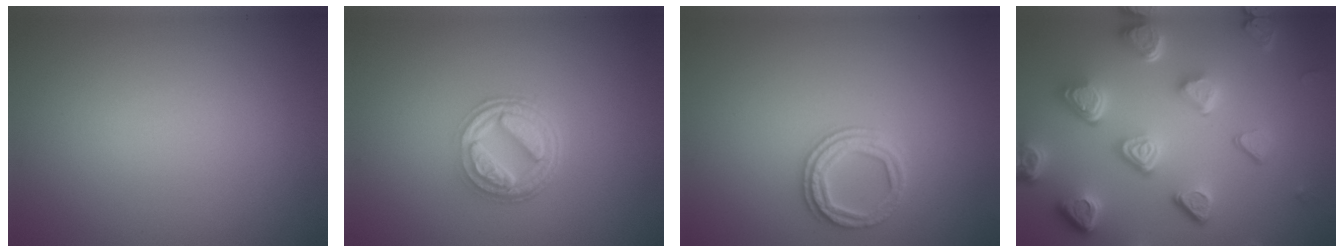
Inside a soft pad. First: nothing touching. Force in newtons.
{"total": 4.9, "press": 3.7, "slide": 3.3}
{"total": 2.5, "press": 2.4, "slide": 0.6}
{"total": 7.5, "press": 5.6, "slide": 5.0}